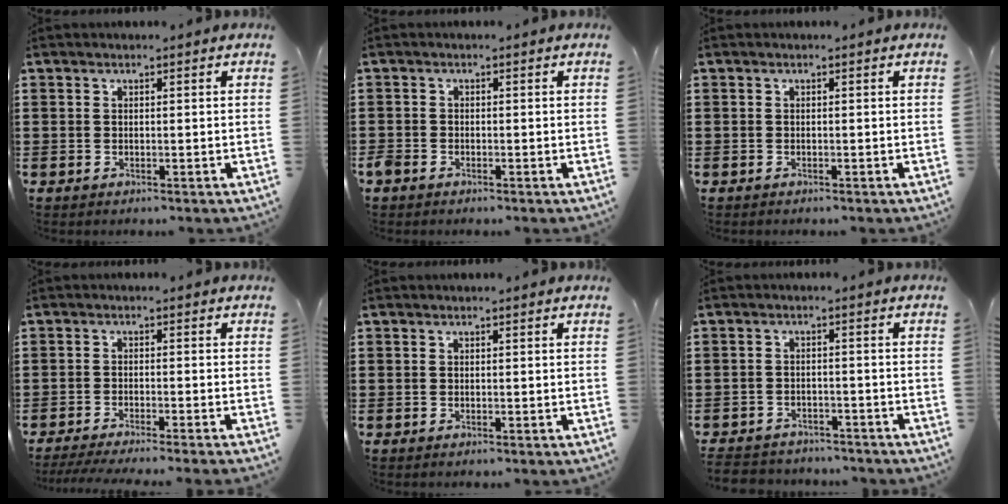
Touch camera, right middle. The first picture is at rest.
{"total": 1.3, "force": [-1.0, 0.7, 0.3], "torque": [-0.024, -0.003, -0.027]}
{"total": 0.0}
{"total": 2.5, "force": [-2.2, -0.3, 1.2], "torque": [-0.019, 0.000, -0.043]}
{"total": 0.0}
{"total": 3.5, "force": [-3.4, 0.7, 0.2], "torque": [-0.015, -0.001, -0.076]}